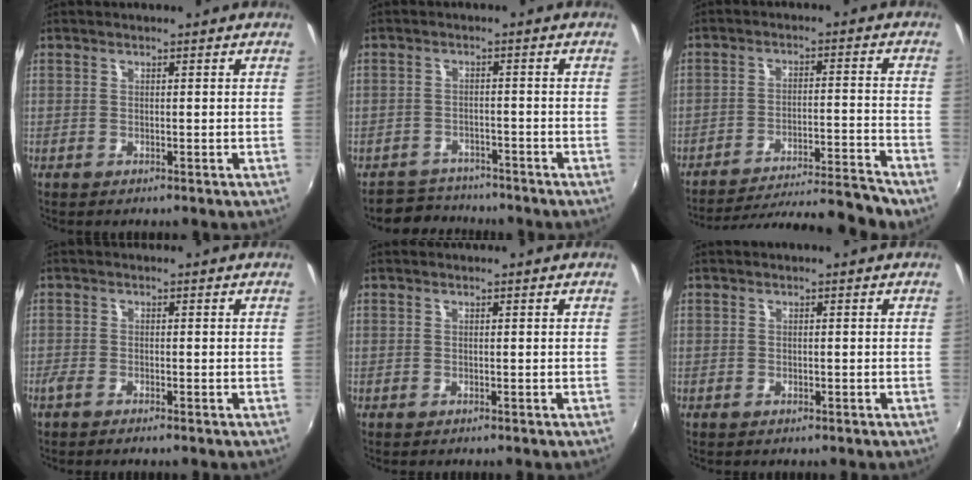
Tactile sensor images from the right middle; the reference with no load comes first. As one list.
[{"total": 5.1, "force": [-4.4, 2.4, -0.3], "torque": [-0.011, 0.013, -0.075]}, {"total": 15.2, "force": [-14.3, -1.2, 5.0], "torque": [-0.086, -0.004, -0.218]}, {"total": 1.9, "force": [-1.5, 0.3, 1.1], "torque": [-0.028, -0.005, -0.032]}, {"total": 0.0}, {"total": 0.5, "force": [-0.3, 0.4, 0.0], "torque": [0.001, -0.002, -0.006]}]